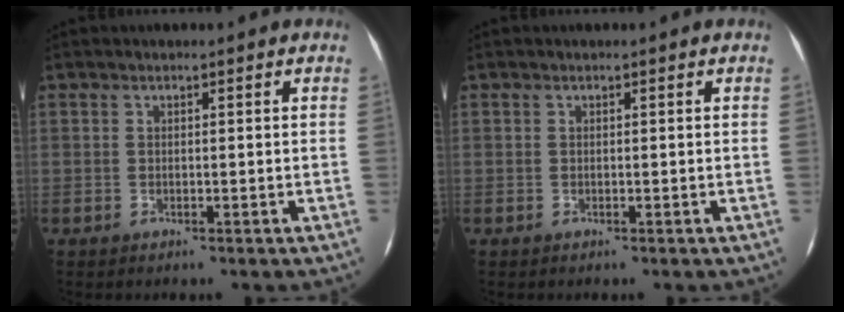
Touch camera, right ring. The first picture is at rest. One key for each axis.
{"total": 0.0}